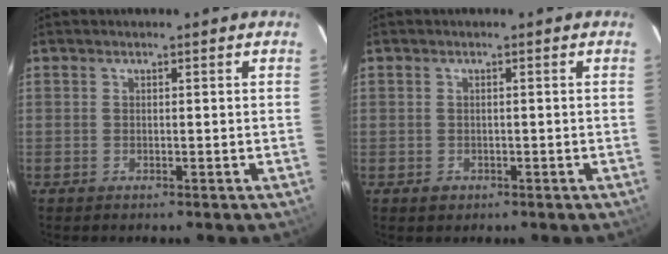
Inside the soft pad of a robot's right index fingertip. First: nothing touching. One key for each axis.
{"total": 1.8, "fx": -0.6, "fy": 1.7, "fz": 0.3, "tx": -0.006, "ty": 0.002, "tz": -0.005}